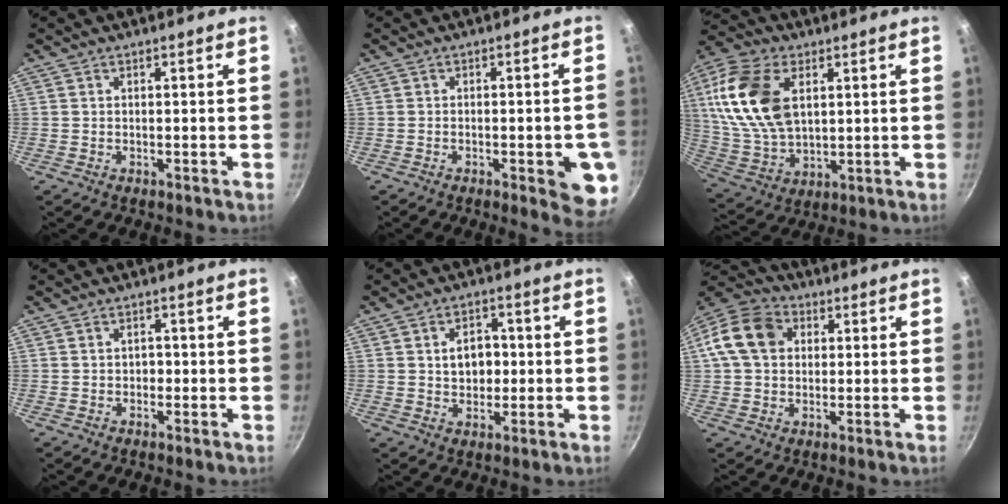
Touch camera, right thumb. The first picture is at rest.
{"total": 8.9, "force": [-2.6, 2.8, 8.1], "torque": [-0.070, 0.007, -0.030]}
{"total": 19.3, "force": [5.0, 11.8, 14.4], "torque": [-0.271, -0.010, 0.101]}
{"total": 1.2, "force": [-0.3, 1.0, 0.6], "torque": [-0.005, 0.005, -0.005]}
{"total": 6.3, "force": [0.4, 4.8, 4.1], "torque": [-0.040, 0.005, 0.006]}
{"total": 12.3, "force": [2.3, 9.6, 7.2], "torque": [-0.115, 0.023, 0.023]}